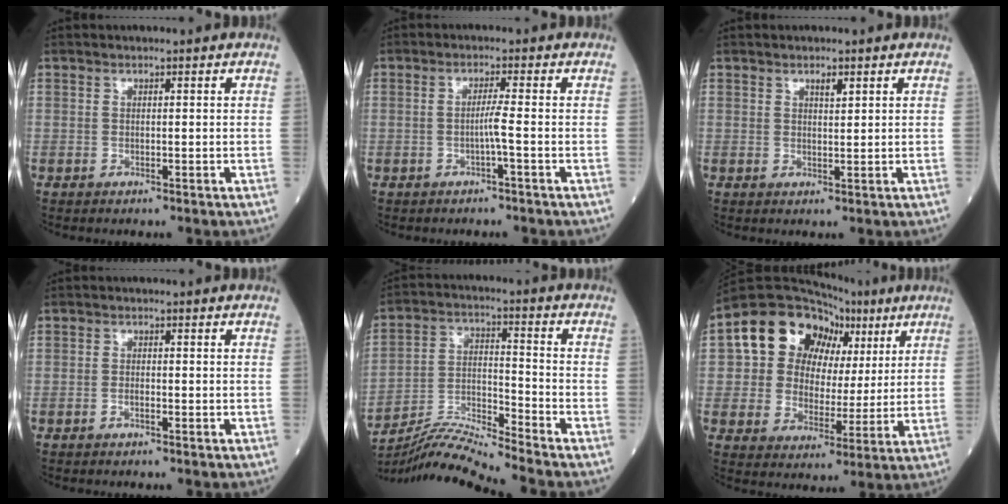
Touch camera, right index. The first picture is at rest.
{"total": 2.1, "force": [-0.8, -0.6, 1.8], "torque": [-0.031, 0.000, -0.016]}
{"total": 1.5, "force": [1.0, 0.3, 1.1], "torque": [-0.018, -0.001, 0.017]}
{"total": 0.8, "force": [-0.5, 0.1, 0.6], "torque": [-0.017, -0.002, -0.008]}
{"total": 9.8, "force": [-9.3, -2.4, 1.9], "torque": [-0.046, 0.007, -0.173]}
{"total": 14.7, "force": [6.4, 11.3, 6.9], "torque": [-0.087, 0.052, 0.104]}